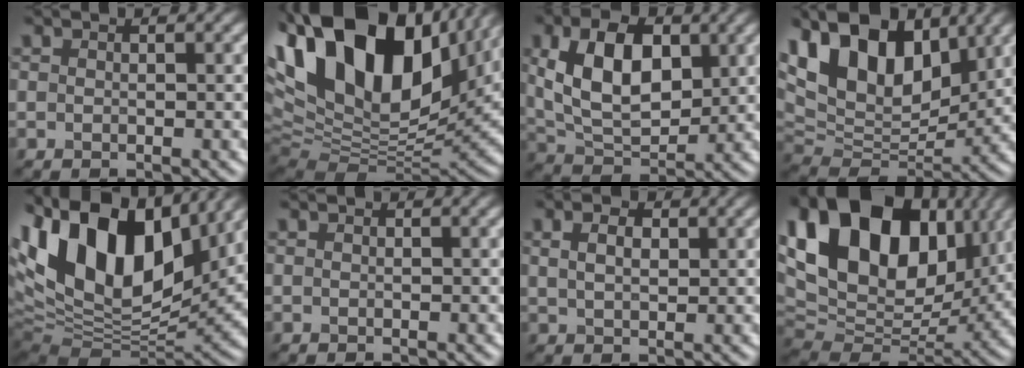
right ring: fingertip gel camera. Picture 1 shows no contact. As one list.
[{"total": 20.0, "force": [7.7, 11.6, 14.3], "torque": [-0.285, 0.030, 0.146]}, {"total": 9.1, "force": [2.2, 5.4, 7.0], "torque": [-0.141, 0.004, 0.039]}, {"total": 14.2, "force": [6.8, 8.1, 9.4], "torque": [-0.191, 0.032, 0.115]}, {"total": 17.9, "force": [7.1, 10.1, 13.0], "torque": [-0.262, 0.037, 0.113]}, {"total": 0.0}, {"total": 3.1, "force": [1.4, 1.9, 2.1], "torque": [-0.043, 0.008, 0.015]}, {"total": 18.8, "force": [7.6, 12.4, 11.9], "torque": [-0.229, 0.043, 0.143]}]